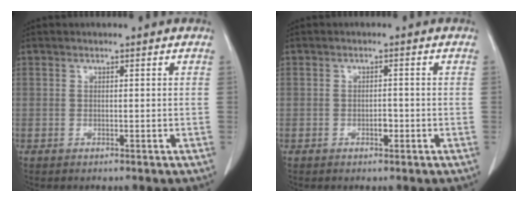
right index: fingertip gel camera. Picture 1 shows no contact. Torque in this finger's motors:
{"motor_torque": [0.16, 0.10, 0.09, 0.02]}